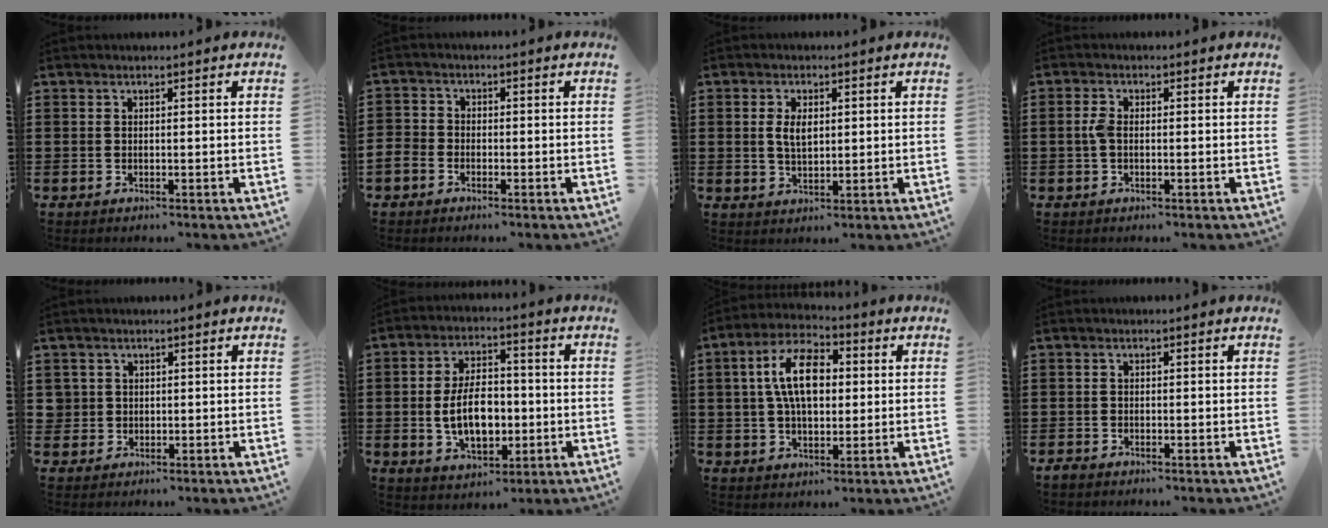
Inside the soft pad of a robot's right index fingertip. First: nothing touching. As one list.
[{"total": 2.2, "force": [-1.7, 1.5, 0.2], "torque": [-0.017, 0.002, -0.039]}, {"total": 3.8, "force": [0.5, 1.9, 3.2], "torque": [-0.066, 0.007, 0.008]}, {"total": 2.4, "force": [-0.2, 1.2, 2.1], "torque": [-0.056, -0.004, -0.009]}, {"total": 1.9, "force": [0.1, 1.9, 0.2], "torque": [-0.013, 0.009, -0.001]}, {"total": 8.8, "force": [-1.2, 5.3, 6.9], "torque": [-0.122, 0.000, -0.027]}, {"total": 10.0, "force": [1.6, 5.1, 8.4], "torque": [-0.172, 0.012, 0.022]}, {"total": 0.9, "force": [-0.7, 0.4, 0.0], "torque": [-0.003, 0.000, -0.016]}]